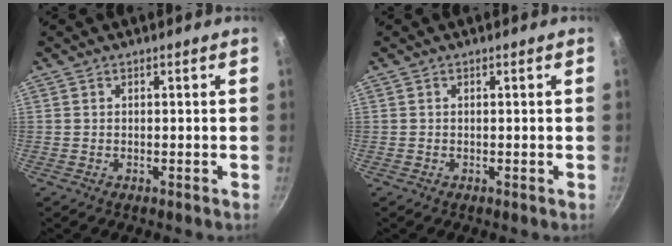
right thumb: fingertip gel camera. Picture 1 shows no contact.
{"total": 0.0}